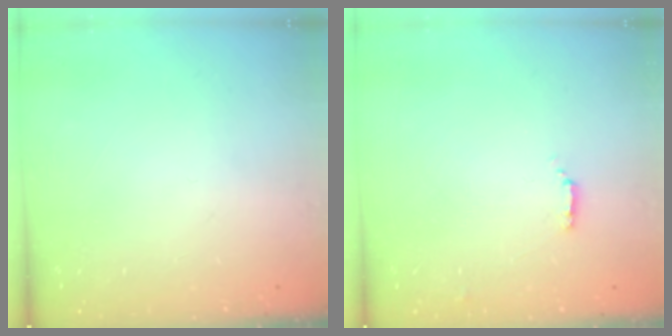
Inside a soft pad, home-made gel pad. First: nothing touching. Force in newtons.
{"total": 1.3, "press": 1.3, "slide": 0.4}